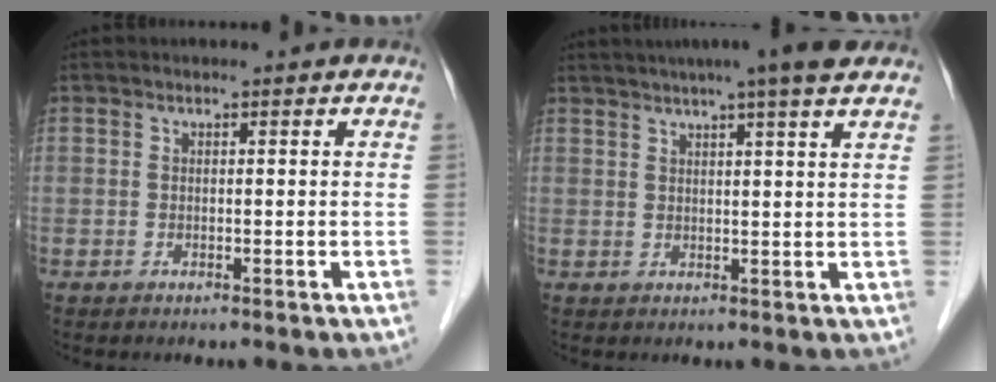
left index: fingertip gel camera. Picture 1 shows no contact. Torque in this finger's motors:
{"motor_torque": [0.97, -1.16, 0.81, 0.17]}